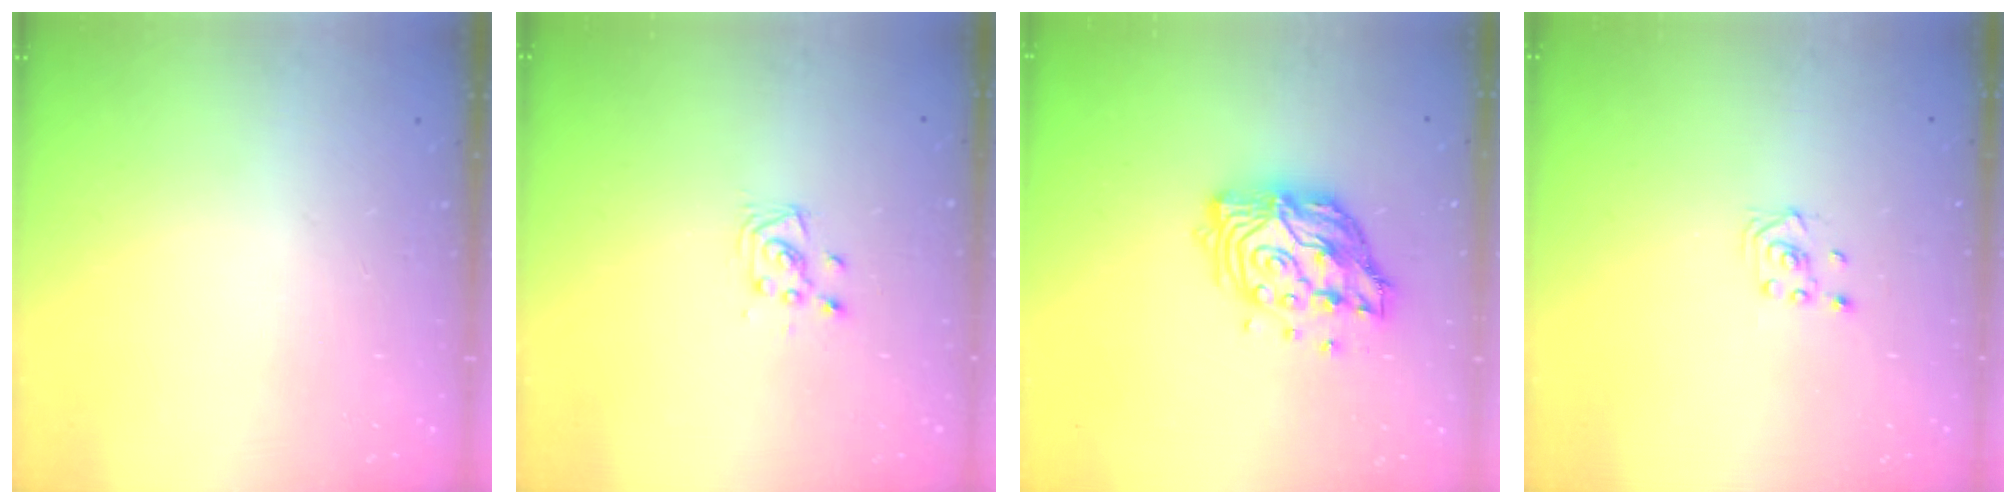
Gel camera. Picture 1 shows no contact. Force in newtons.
{"total": 4.3, "press": 4.2, "slide": 0.5}
{"total": 14.1, "press": 14.0, "slide": 1.3}
{"total": 1.6, "press": 1.4, "slide": 0.9}